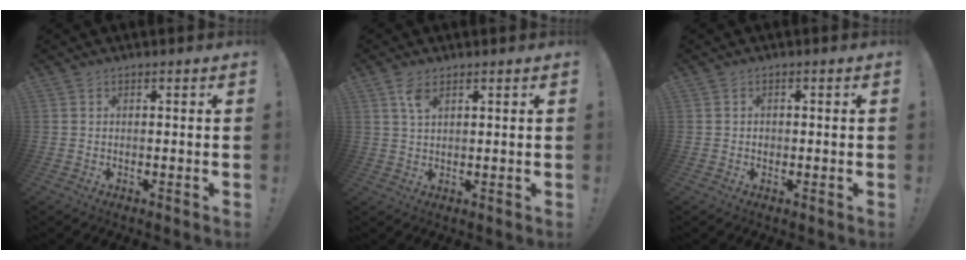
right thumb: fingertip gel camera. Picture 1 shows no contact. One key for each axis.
{"total": 4.0, "fx": 2.2, "fy": 1.8, "fz": 2.8, "tx": -0.053, "ty": -0.005, "tz": 0.038}
{"total": 1.1, "fx": -0.2, "fy": 1.0, "fz": 0.3, "tx": -0.003, "ty": 0.003, "tz": -0.005}